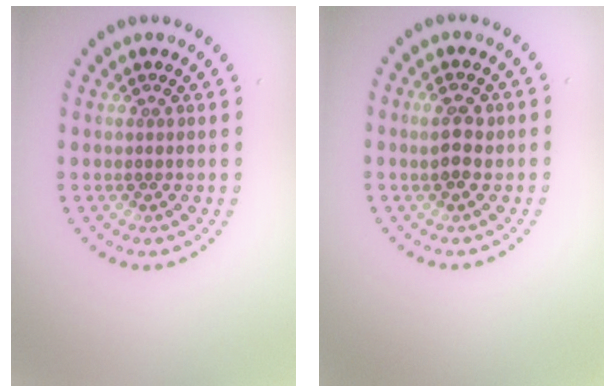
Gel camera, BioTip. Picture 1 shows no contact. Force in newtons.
{"total": 2.4, "press": 2.4, "slide": 0.4}